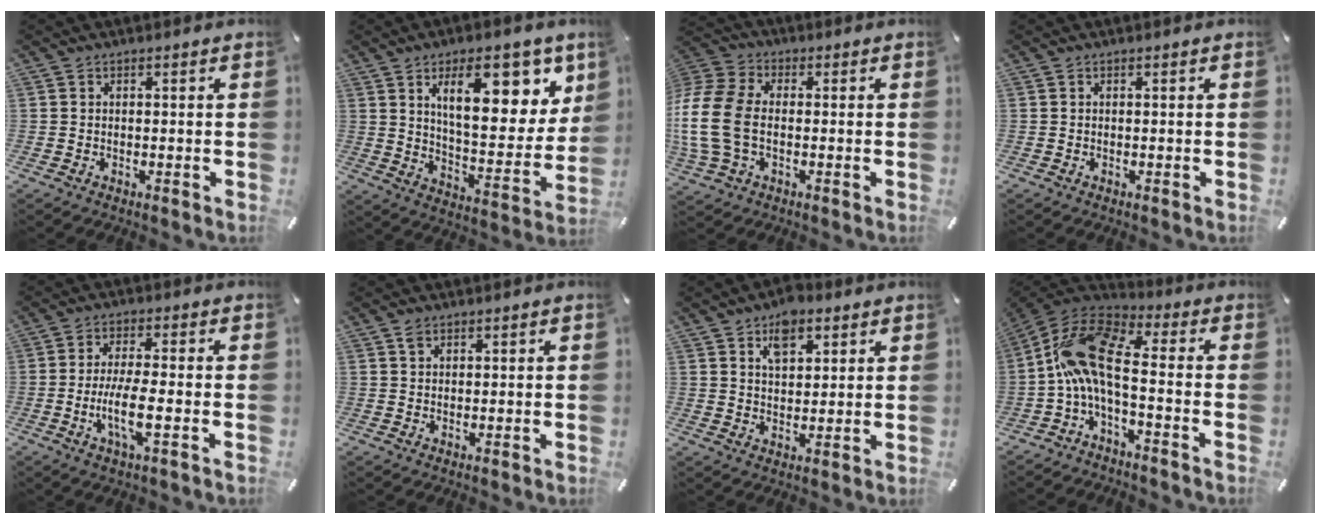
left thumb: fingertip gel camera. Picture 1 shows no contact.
{"total": 18.9, "force": [9.6, 8.4, 14.0], "torque": [-0.192, -0.042, 0.152]}
{"total": 13.5, "force": [-1.6, 9.7, 9.3], "torque": [-0.212, 0.013, -0.027]}
{"total": 0.0}
{"total": 8.6, "force": [-1.9, 2.3, 8.1], "torque": [-0.166, -0.011, -0.038]}
{"total": 1.7, "force": [1.2, 0.9, 0.6], "torque": [-0.013, -0.002, 0.024]}
{"total": 7.1, "force": [4.0, 4.3, 3.9], "torque": [-0.048, -0.012, 0.068]}
{"total": 14.3, "force": [-1.9, 6.5, 12.6], "torque": [-0.266, 0.010, -0.035]}